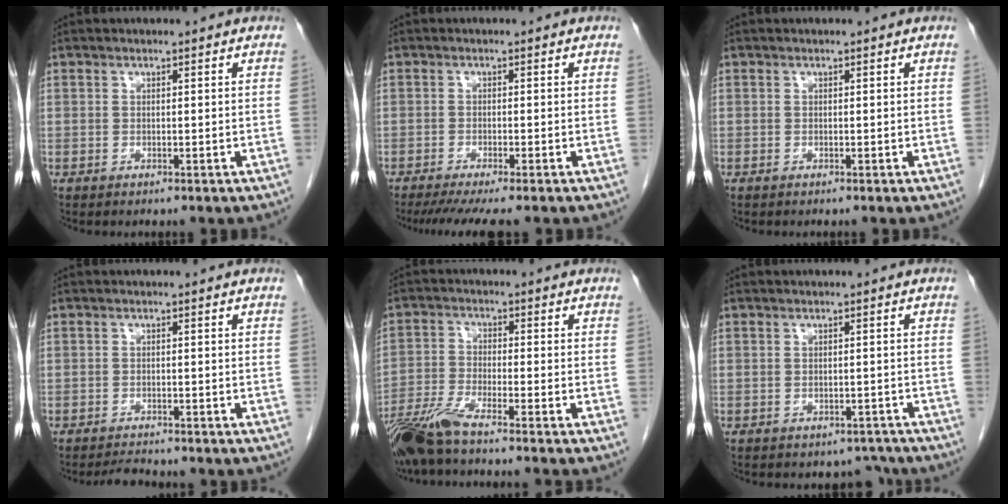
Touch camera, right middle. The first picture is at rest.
{"total": 7.6, "force": [-6.3, 0.2, 4.2], "torque": [-0.052, -0.017, -0.098]}
{"total": 0.0}
{"total": 2.1, "force": [-2.0, 0.1, 0.2], "torque": [-0.009, -0.011, -0.031]}
{"total": 7.7, "force": [-6.4, -0.7, 4.3], "torque": [-0.083, -0.031, -0.126]}
{"total": 3.2, "force": [-2.7, 1.5, -0.4], "torque": [0.015, 0.011, -0.034]}